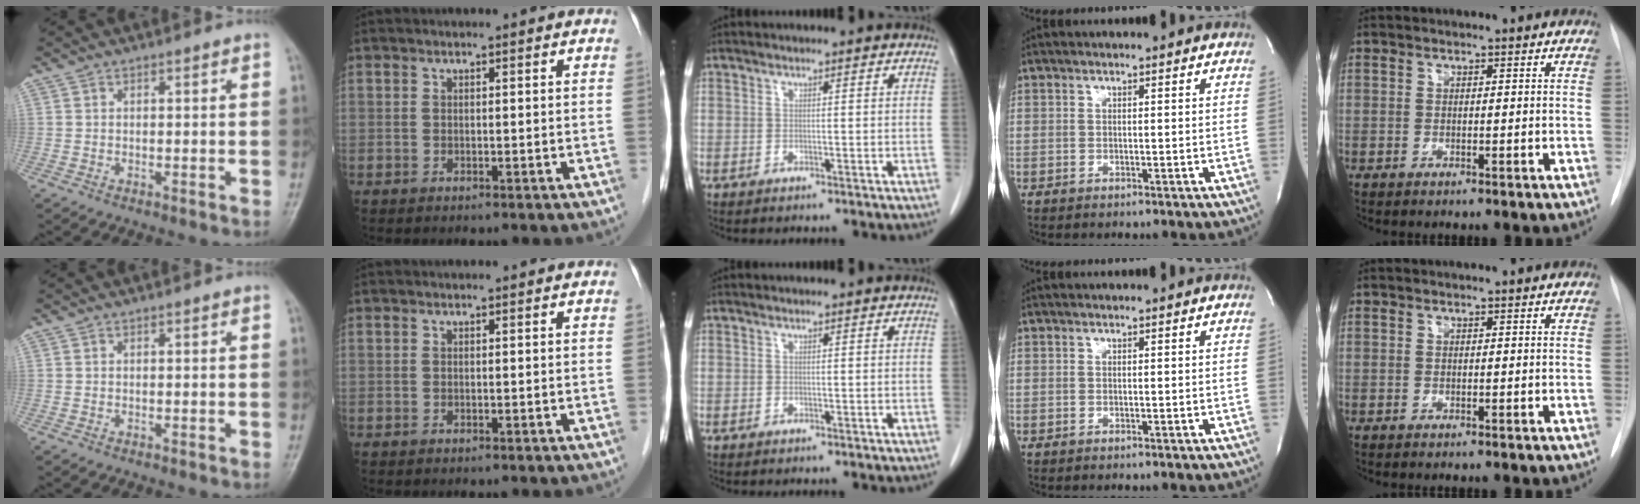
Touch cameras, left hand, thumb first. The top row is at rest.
{}